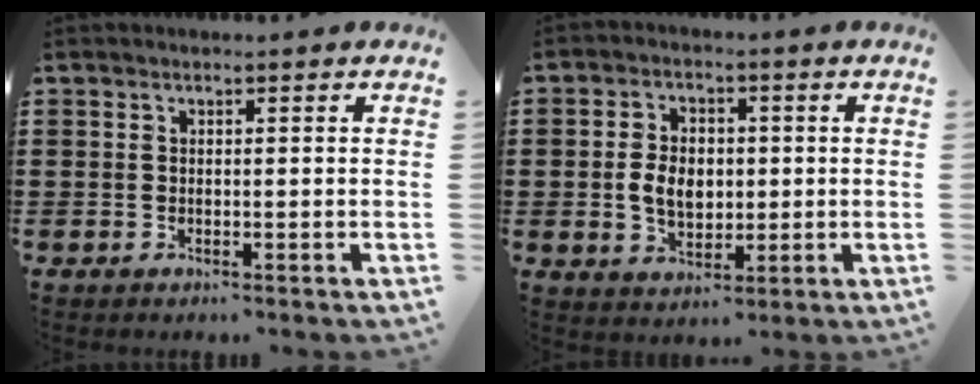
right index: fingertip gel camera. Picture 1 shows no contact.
{"total": 5.6, "force": [-0.2, 3.8, 4.1], "torque": [-0.081, 0.005, -0.009]}